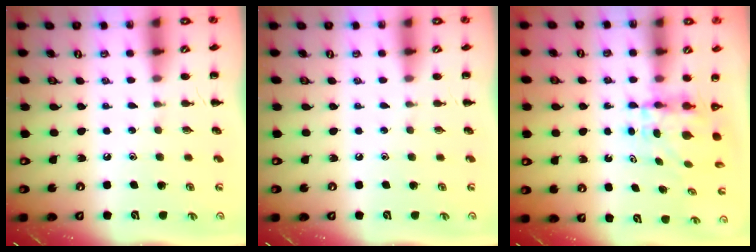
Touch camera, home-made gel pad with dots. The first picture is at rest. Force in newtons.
{"total": 0.0}
{"total": 4.6, "press": 4.6, "slide": 0.8}